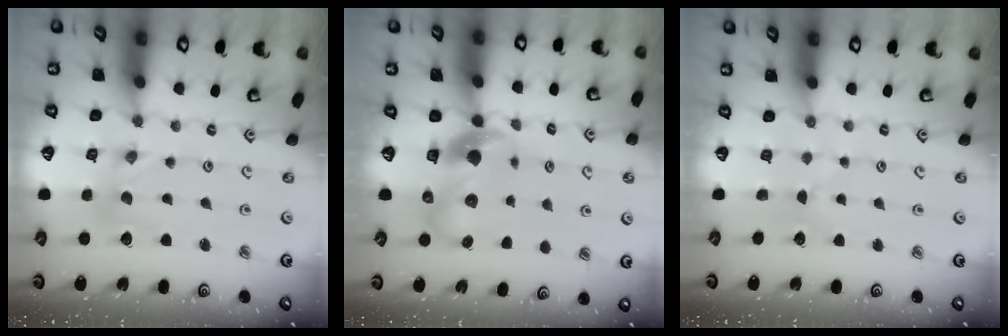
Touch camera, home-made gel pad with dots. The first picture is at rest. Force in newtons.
{"total": 9.5, "press": 9.4, "slide": 1.7}
{"total": 2.5, "press": 2.5, "slide": 0.4}